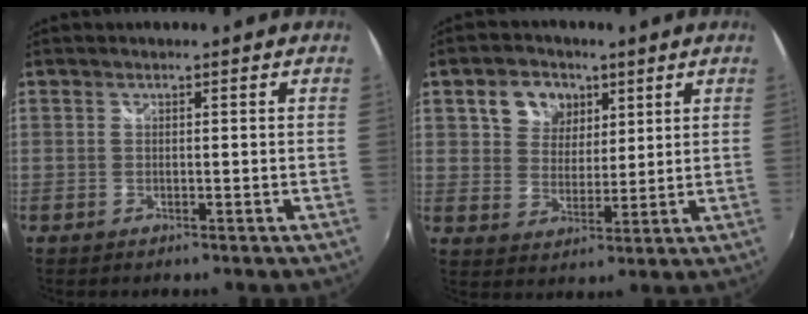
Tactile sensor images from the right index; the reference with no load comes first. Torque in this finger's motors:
{"motor_torque": [0.68, 0.66, 0.14, 0.05]}